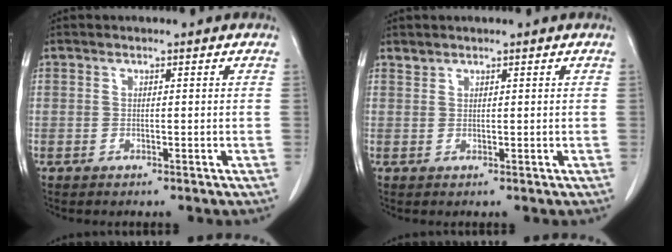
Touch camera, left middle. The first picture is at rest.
{"total": 0.7, "force": [0.7, 0.1, -0.1], "torque": [-0.003, 0.001, 0.015]}